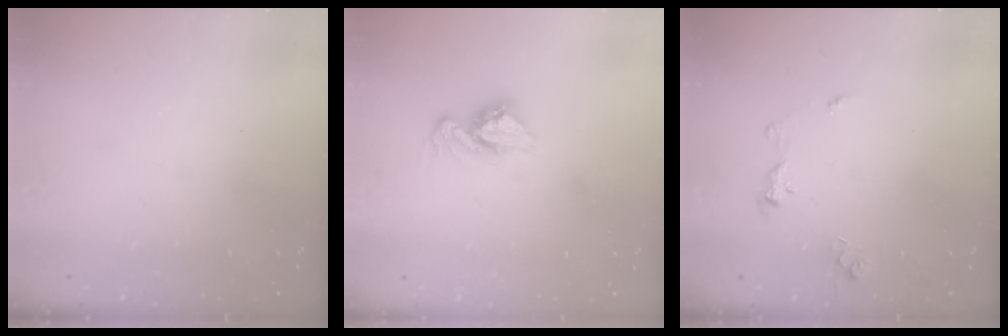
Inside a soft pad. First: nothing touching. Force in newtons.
{"total": 9.7, "press": 9.7, "slide": 0.8}
{"total": 5.1, "press": 5.1, "slide": 0.5}